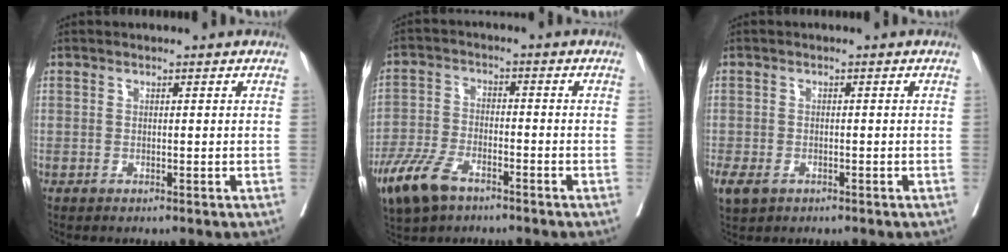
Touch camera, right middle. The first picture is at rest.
{"total": 9.0, "force": [-5.8, 4.1, 5.5], "torque": [-0.124, -0.011, -0.108]}
{"total": 7.3, "force": [-3.6, 5.3, 3.5], "torque": [-0.100, -0.010, -0.055]}